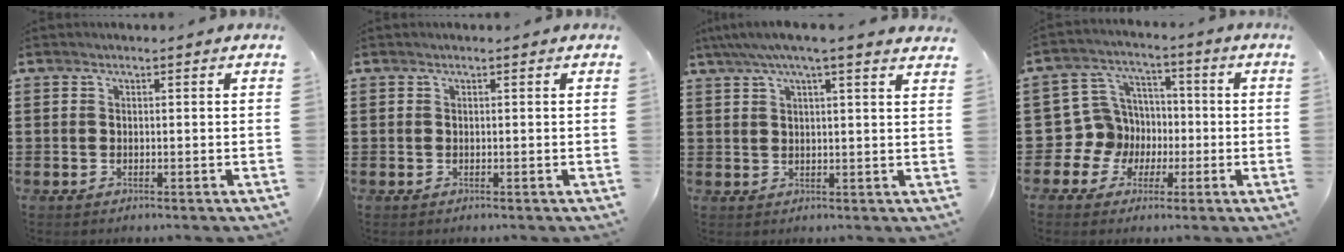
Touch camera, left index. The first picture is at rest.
{"total": 0.0}
{"total": 4.3, "force": [3.3, -0.2, 2.8], "torque": [-0.065, -0.008, 0.056]}
{"total": 9.6, "force": [-1.5, 9.3, 1.9], "torque": [-0.092, 0.007, -0.024]}